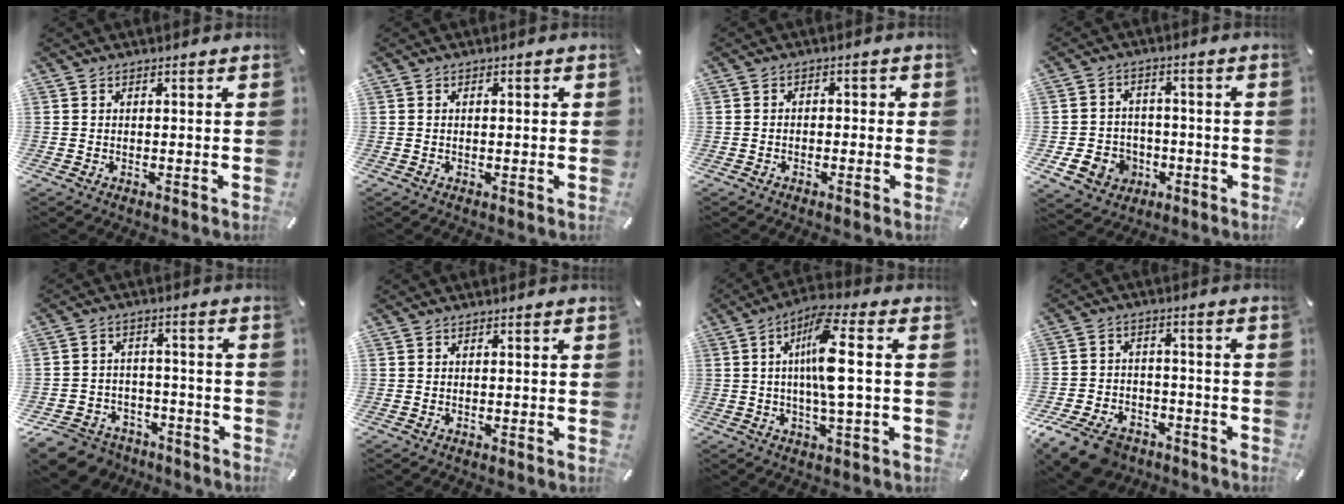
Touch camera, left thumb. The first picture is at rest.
{"total": 1.1, "force": [-0.1, 0.5, 0.9], "torque": [-0.018, 0.002, -0.003]}
{"total": 2.0, "force": [-1.5, 1.1, 0.7], "torque": [-0.015, 0.010, -0.031]}
{"total": 7.8, "force": [-2.3, 7.0, 2.4], "torque": [-0.049, 0.012, -0.041]}
{"total": 8.4, "force": [-5.9, 5.6, 1.9], "torque": [-0.042, 0.034, -0.110]}
{"total": 0.0}
{"total": 11.6, "force": [0.6, 2.1, 11.3], "torque": [-0.218, 0.001, 0.006]}
{"total": 11.2, "force": [-7.9, 6.3, 4.8], "torque": [-0.092, 0.050, -0.146]}